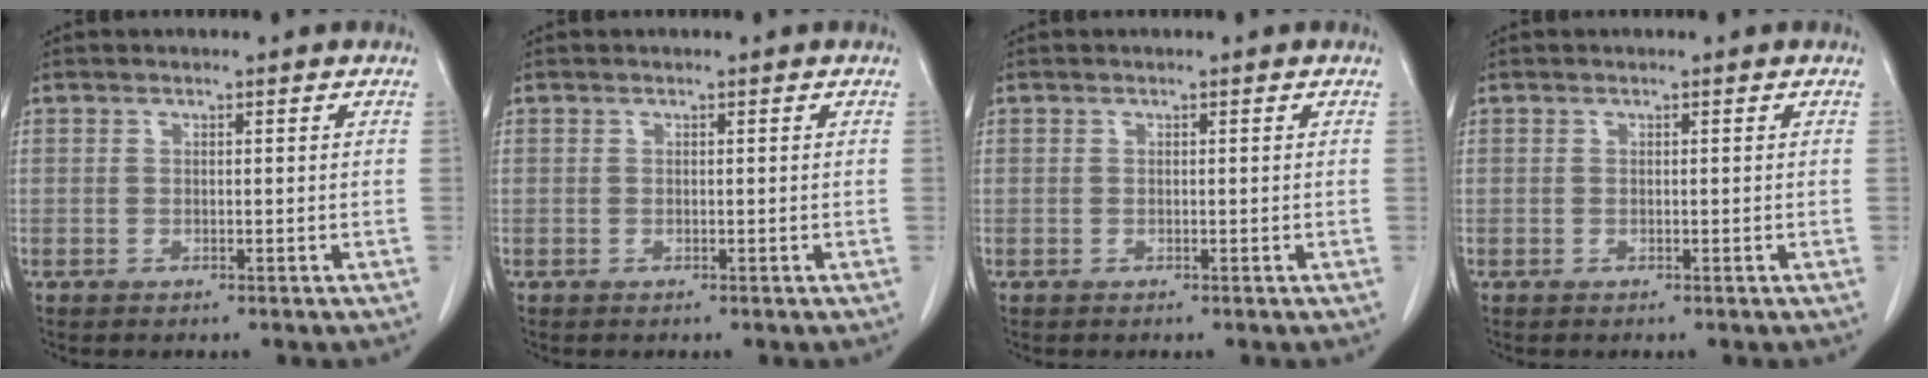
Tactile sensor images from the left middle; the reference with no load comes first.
{"total": 0.0}
{"total": 0.0}
{"total": 0.0}